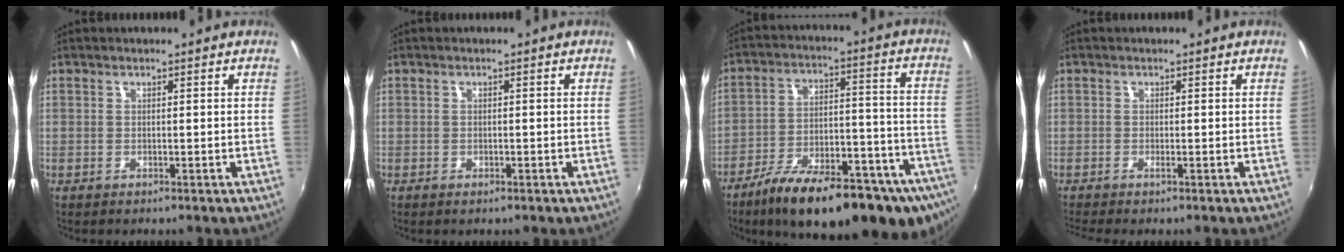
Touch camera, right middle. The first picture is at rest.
{"total": 1.0, "force": [-0.7, 0.6, 0.5], "torque": [-0.009, -0.004, -0.011]}
{"total": 28.0, "force": [-19.9, 8.6, 17.8], "torque": [-0.257, -0.031, -0.273]}
{"total": 1.4, "force": [-1.0, -0.3, 0.9], "torque": [-0.023, -0.002, -0.022]}